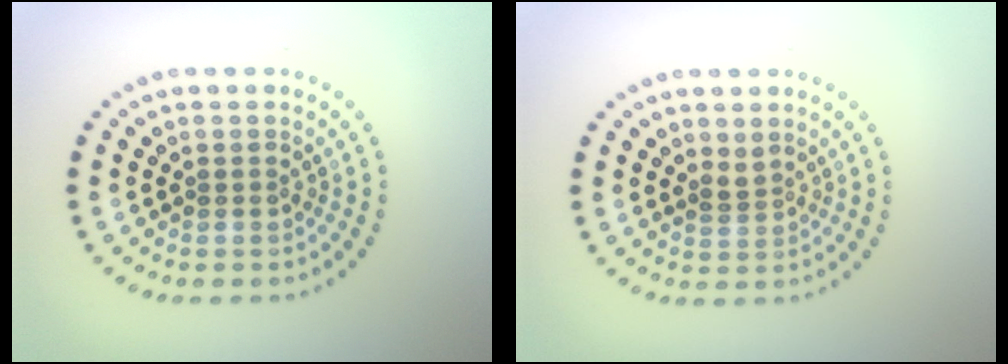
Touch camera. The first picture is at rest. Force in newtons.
{"total": 0.8, "press": 0.5, "slide": 0.6}